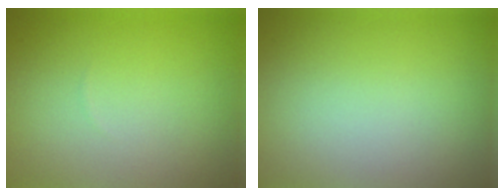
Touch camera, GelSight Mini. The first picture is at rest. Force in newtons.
{"total": 0.0}